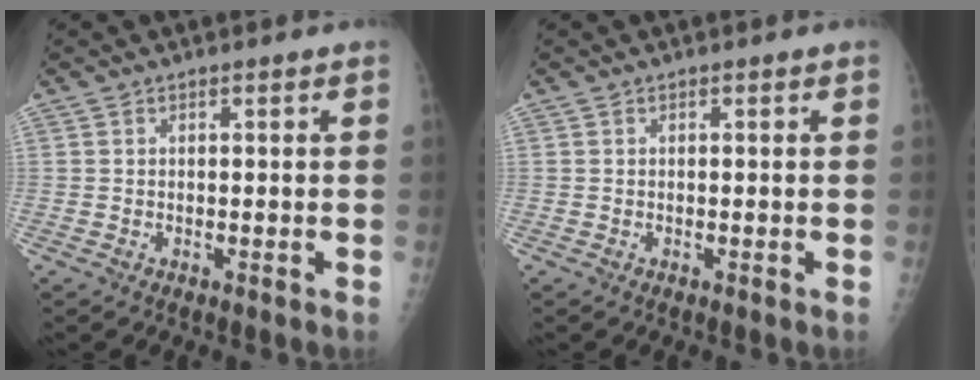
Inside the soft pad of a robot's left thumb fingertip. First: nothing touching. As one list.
[{"total": 0.0}]